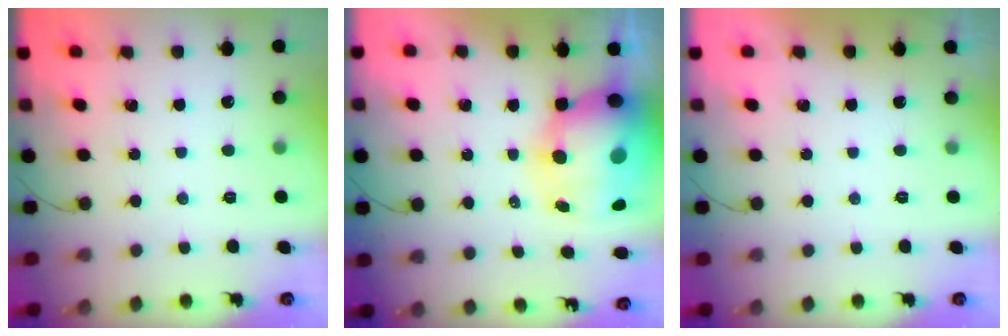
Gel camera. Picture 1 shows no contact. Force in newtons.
{"total": 18.2, "press": 17.7, "slide": 4.5}
{"total": 0.0}